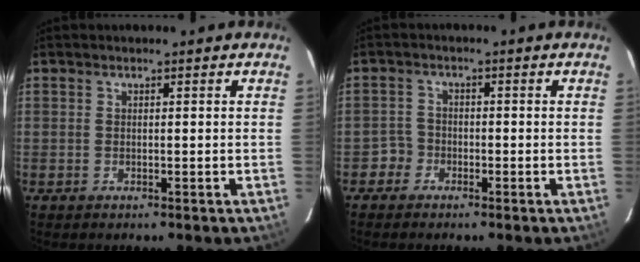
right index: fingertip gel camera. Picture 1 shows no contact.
{"total": 2.7, "force": [-1.6, 2.1, -0.5], "torque": [0.009, 0.014, -0.029]}